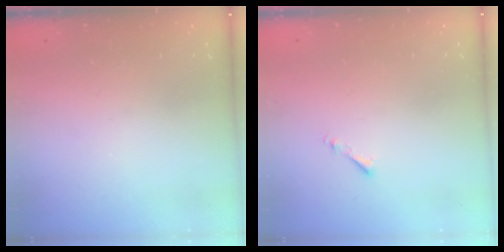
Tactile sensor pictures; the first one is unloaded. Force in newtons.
{"total": 0.8, "press": 0.7, "slide": 0.3}